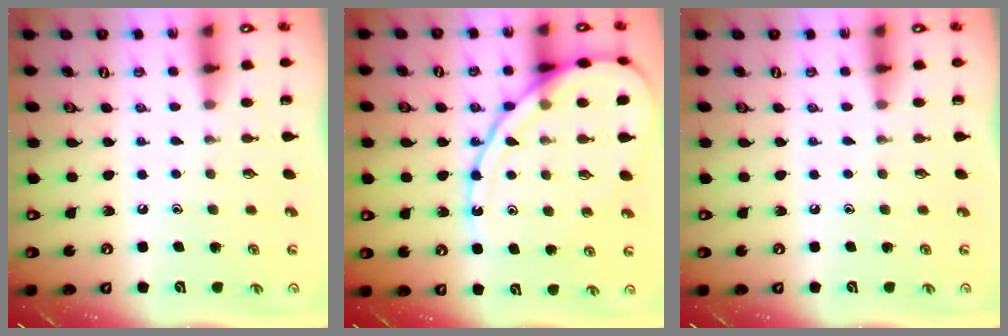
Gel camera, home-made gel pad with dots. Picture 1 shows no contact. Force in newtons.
{"total": 15.8, "press": 15.7, "slide": 1.5}
{"total": 0.0}